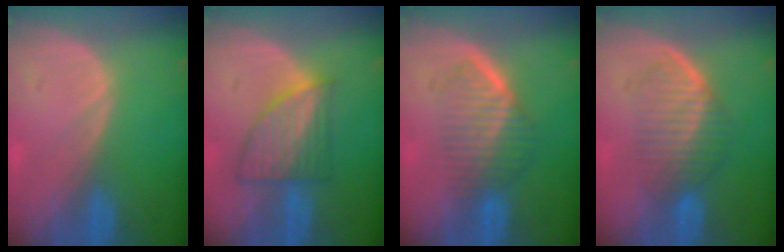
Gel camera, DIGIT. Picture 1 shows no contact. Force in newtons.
{"total": 7.0, "press": 6.4, "slide": 2.8}
{"total": 6.6, "press": 5.9, "slide": 3.1}
{"total": 6.0, "press": 5.9, "slide": 1.1}